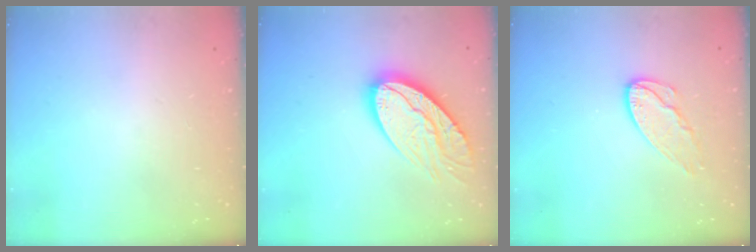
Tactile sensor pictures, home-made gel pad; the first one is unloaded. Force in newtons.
{"total": 16.9, "press": 16.9, "slide": 1.0}
{"total": 8.3, "press": 8.3, "slide": 0.1}